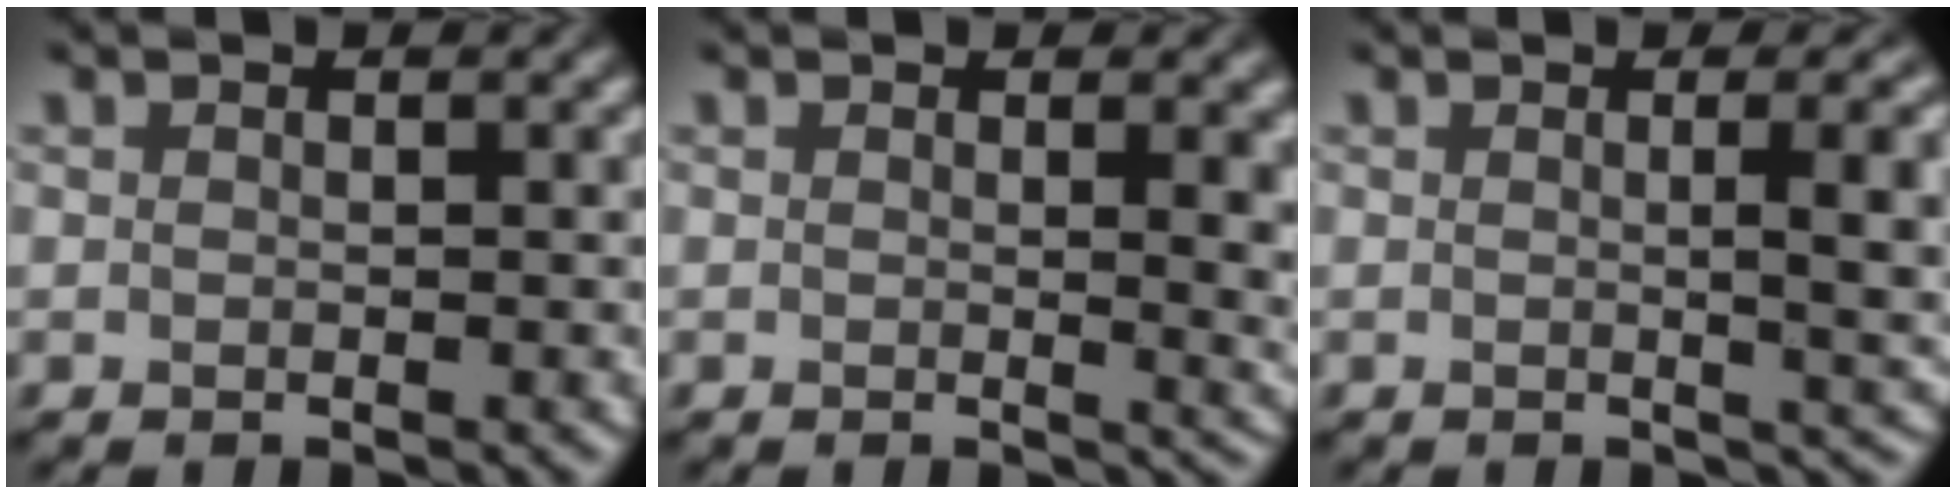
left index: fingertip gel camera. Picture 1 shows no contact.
{"total": 4.6, "force": [0.8, 1.9, 4.1], "torque": [-0.028, -0.005, 0.016]}
{"total": 6.3, "force": [0.5, 2.1, 5.9], "torque": [-0.052, 0.003, 0.007]}